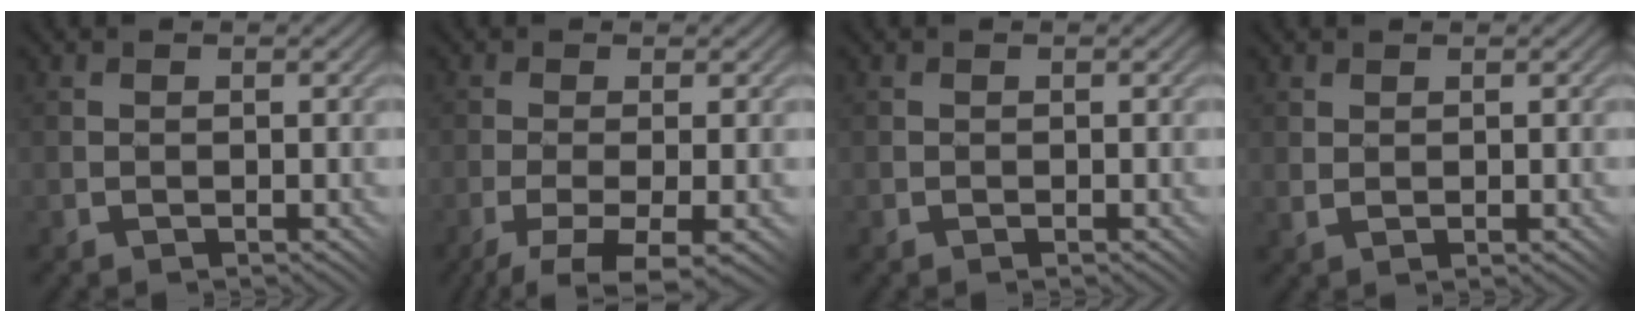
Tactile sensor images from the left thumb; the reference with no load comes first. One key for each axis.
{"total": 6.1, "fx": -3.8, "fy": 1.1, "fz": 4.7, "tx": -0.091, "ty": -0.009, "tz": -0.060}
{"total": 0.0}
{"total": 1.2, "fx": 0.3, "fy": 0.5, "fz": 1.0, "tx": -0.024, "ty": -0.002, "tz": 0.011}